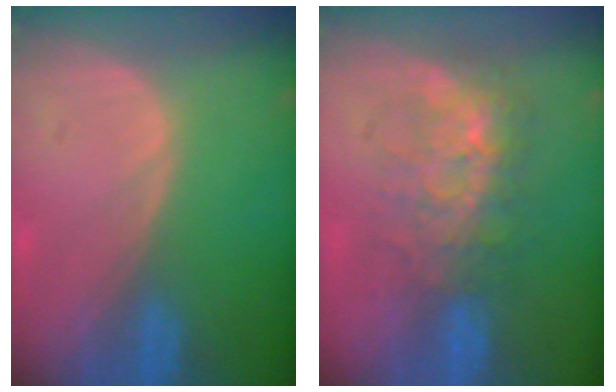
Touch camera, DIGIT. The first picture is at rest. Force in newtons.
{"total": 7.5, "press": 7.2, "slide": 2.2}